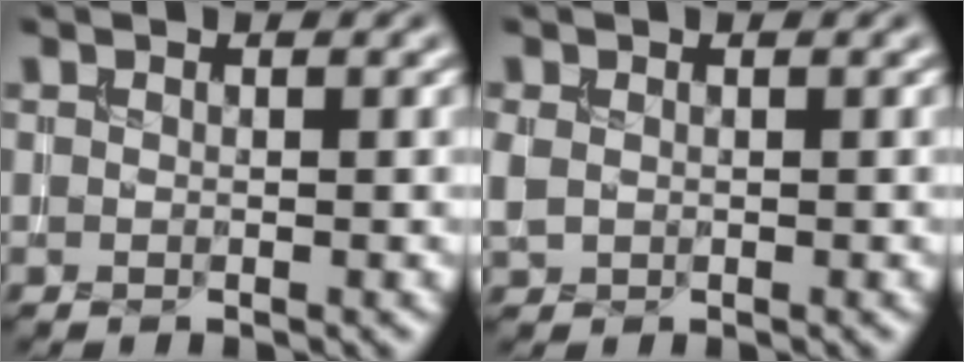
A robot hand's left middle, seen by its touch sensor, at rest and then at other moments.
{"total": 1.4, "force": [0.2, 1.1, 0.8], "torque": [-0.025, 0.001, 0.007]}